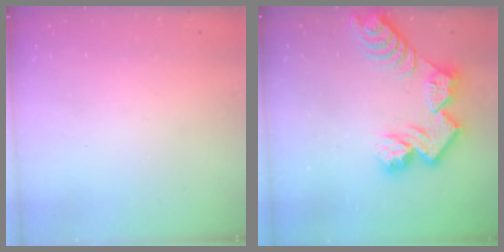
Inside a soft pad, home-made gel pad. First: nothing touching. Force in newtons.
{"total": 12.5, "press": 12.5, "slide": 1.1}